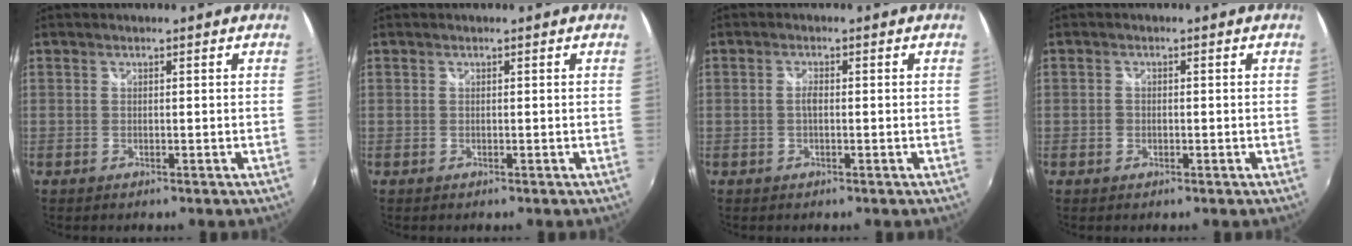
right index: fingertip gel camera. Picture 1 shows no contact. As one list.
[{"total": 0.0}, {"total": 1.4, "force": [-0.2, 0.6, 1.3], "torque": [-0.025, 0.004, -0.006]}, {"total": 1.1, "force": [-0.4, 0.9, 0.4], "torque": [-0.008, 0.000, -0.009]}]